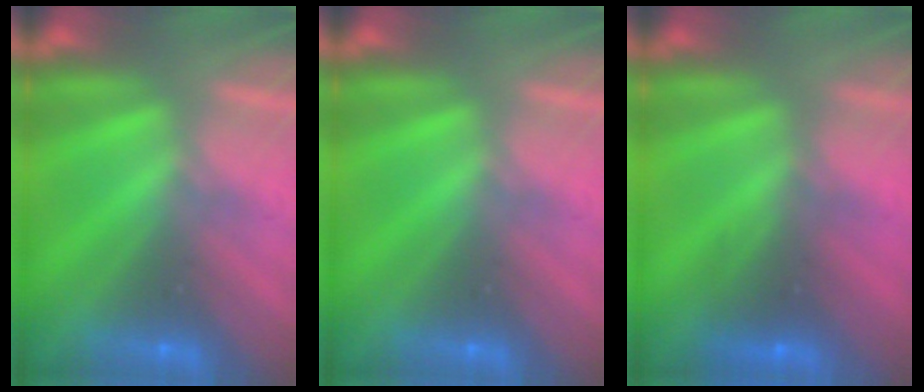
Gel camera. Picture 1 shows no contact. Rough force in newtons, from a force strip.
{"total": 0.0}
{"total": 2.4}